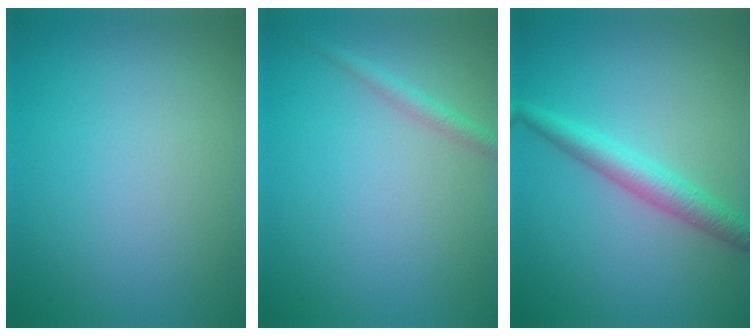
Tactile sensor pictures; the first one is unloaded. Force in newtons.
{"total": 1.4, "press": 1.4, "slide": 0.0}
{"total": 2.9, "press": 2.9, "slide": 0.0}